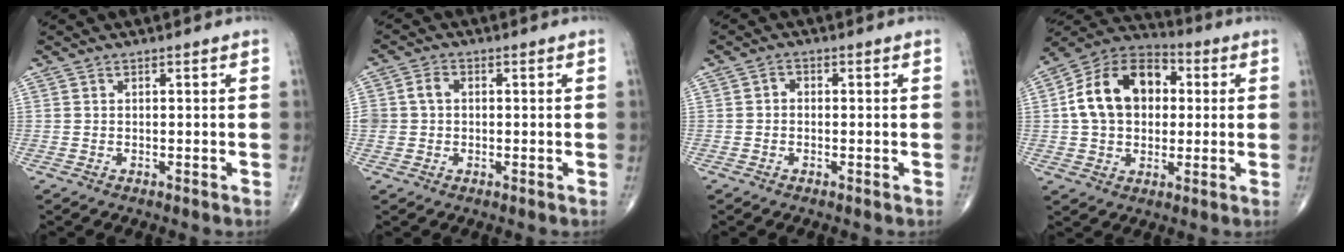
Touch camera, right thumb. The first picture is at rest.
{"total": 4.0, "force": [0.2, 3.3, 2.3], "torque": [-0.042, 0.014, 0.004]}
{"total": 1.4, "force": [-0.2, 1.2, 0.8], "torque": [-0.002, 0.006, -0.009]}
{"total": 16.4, "force": [2.1, 11.7, 11.3], "torque": [-0.166, 0.024, 0.026]}